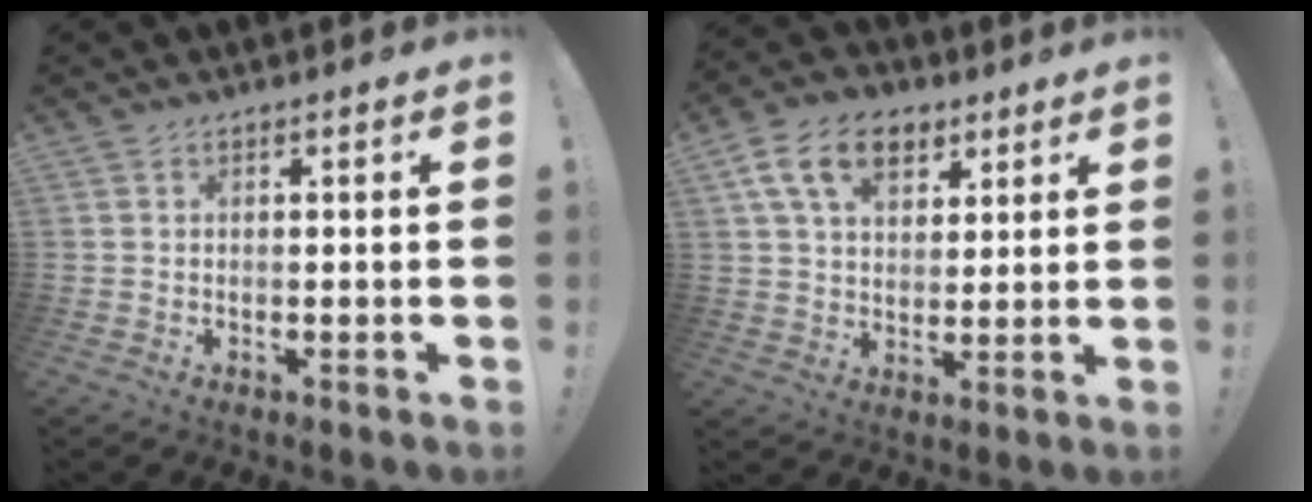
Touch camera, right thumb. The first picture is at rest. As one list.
[{"total": 13.4, "force": [6.4, 8.9, 7.7], "torque": [-0.127, -0.011, 0.122]}]